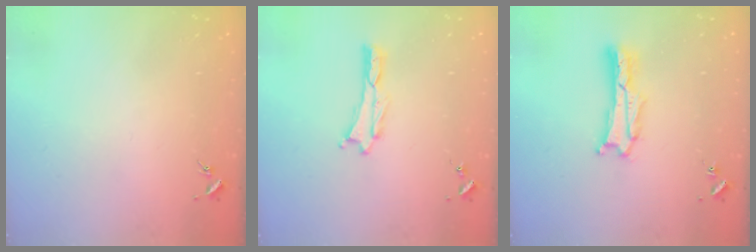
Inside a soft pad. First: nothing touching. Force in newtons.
{"total": 0.0}
{"total": 1.7, "press": 1.7, "slide": 0.3}